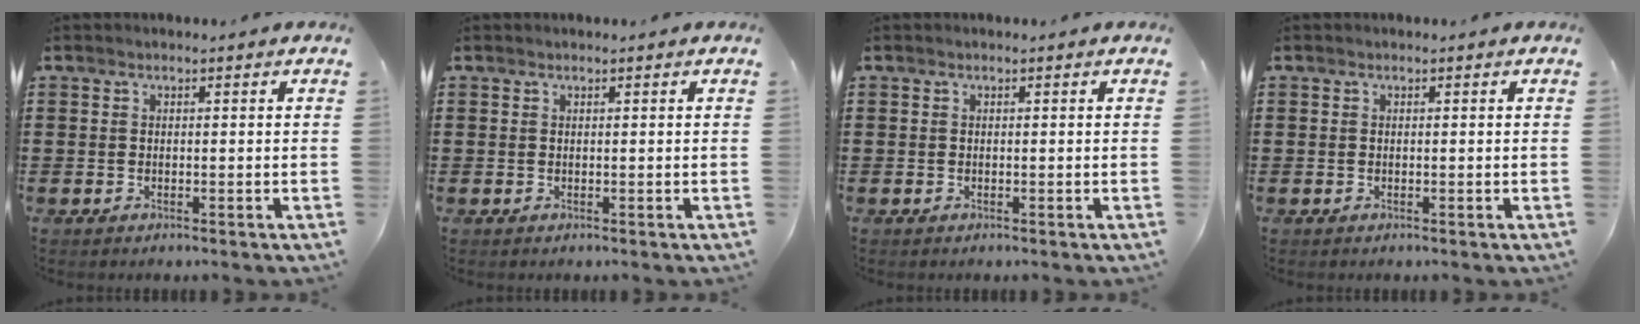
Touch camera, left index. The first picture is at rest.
{"total": 0.0}
{"total": 0.0}
{"total": 0.0}